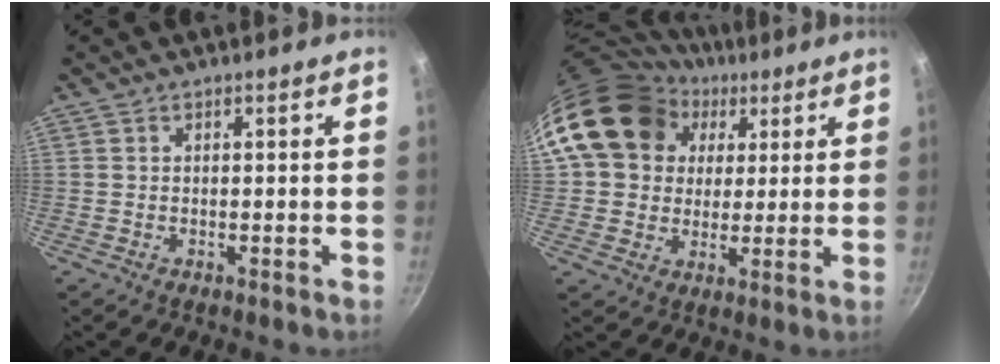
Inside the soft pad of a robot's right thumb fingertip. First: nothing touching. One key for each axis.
{"total": 17.7, "fx": 6.1, "fy": 14.4, "fz": 8.3, "tx": -0.124, "ty": 0.017, "tz": 0.104}